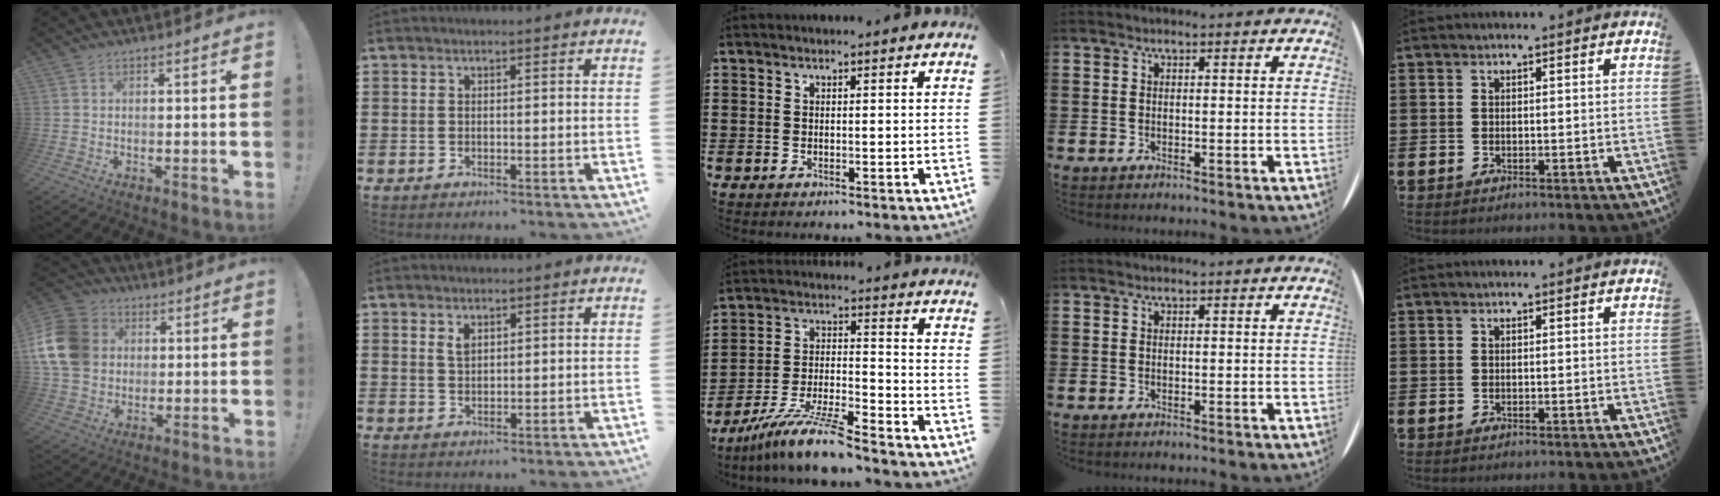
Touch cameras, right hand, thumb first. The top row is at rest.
{"thumb": {"total": 16.4, "force": [2.8, 13.5, 8.8], "torque": [-0.156, 0.000, 0.058]}, "index": {"total": 1.8, "force": [1.1, 1.0, 1.1], "torque": [-0.025, 0.003, 0.020]}, "middle": {"total": 10.1, "force": [-8.7, 0.5, 5.1], "torque": [-0.101, 0.006, -0.170]}}